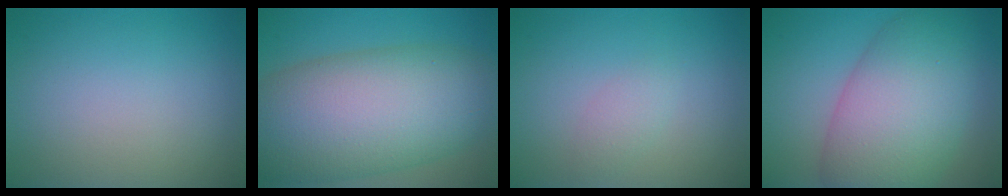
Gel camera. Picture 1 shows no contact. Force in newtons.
{"total": 13.7, "press": 13.7, "slide": 0.3}
{"total": 1.3, "press": 1.3, "slide": 0.1}
{"total": 10.8, "press": 10.8, "slide": 0.3}